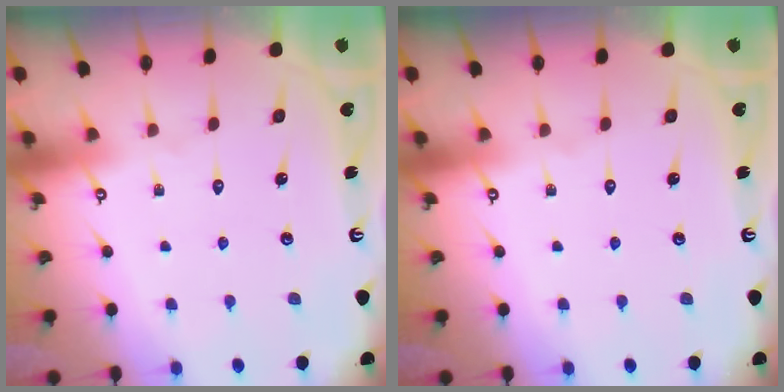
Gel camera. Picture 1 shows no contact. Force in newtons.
{"total": 0.0}